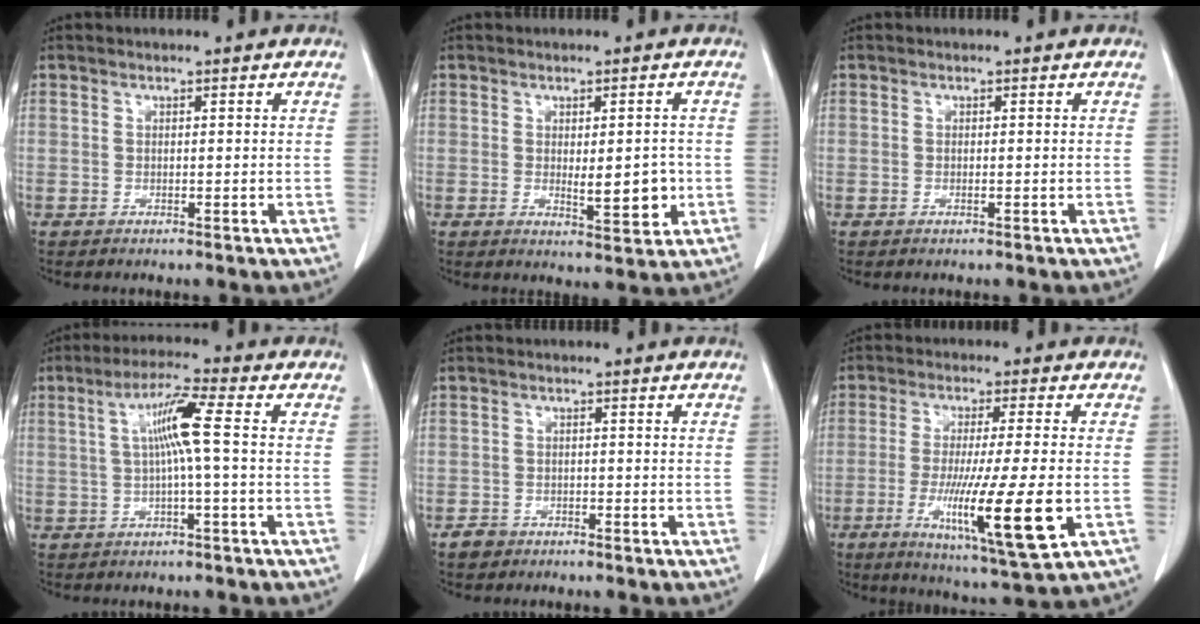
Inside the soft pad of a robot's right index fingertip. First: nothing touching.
{"total": 5.3, "force": [-0.5, 1.7, 4.9], "torque": [-0.064, -0.007, 0.003]}
{"total": 0.0}
{"total": 6.8, "force": [0.6, -0.3, 6.8], "torque": [-0.129, 0.014, 0.009]}
{"total": 2.3, "force": [-1.7, 1.6, 0.1], "torque": [-0.008, 0.006, -0.027]}
{"total": 14.6, "force": [-3.7, 0.2, 14.1], "torque": [-0.249, -0.039, -0.057]}